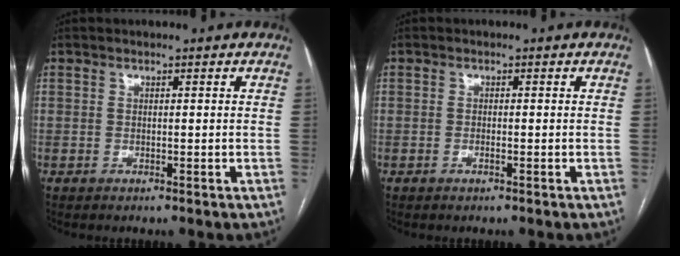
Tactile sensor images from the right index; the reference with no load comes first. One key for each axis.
{"total": 0.7, "fx": -0.3, "fy": 0.1, "fz": 0.7, "tx": -0.016, "ty": -0.001, "tz": -0.004}